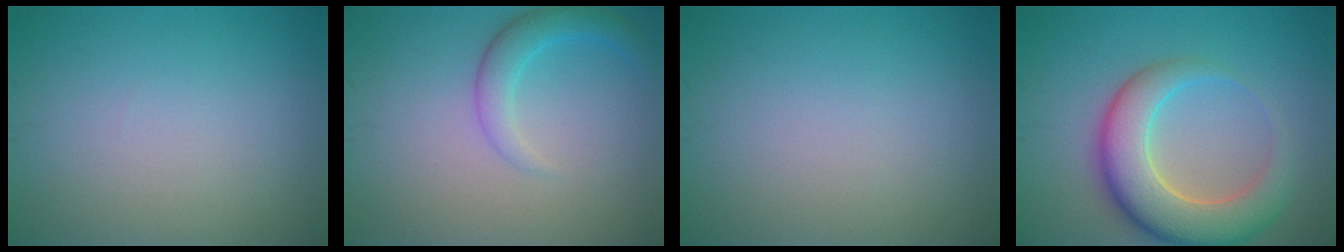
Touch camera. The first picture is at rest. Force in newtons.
{"total": 2.8, "press": 2.8, "slide": 0.1}
{"total": 0.0}
{"total": 8.0, "press": 8.0, "slide": 0.5}